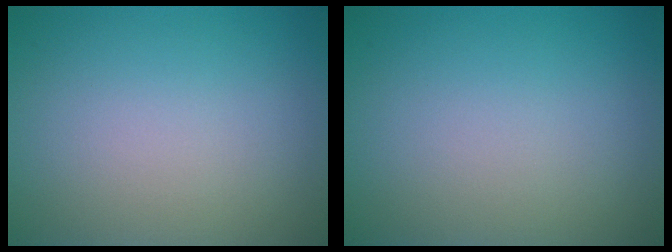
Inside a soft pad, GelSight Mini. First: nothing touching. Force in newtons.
{"total": 0.0}